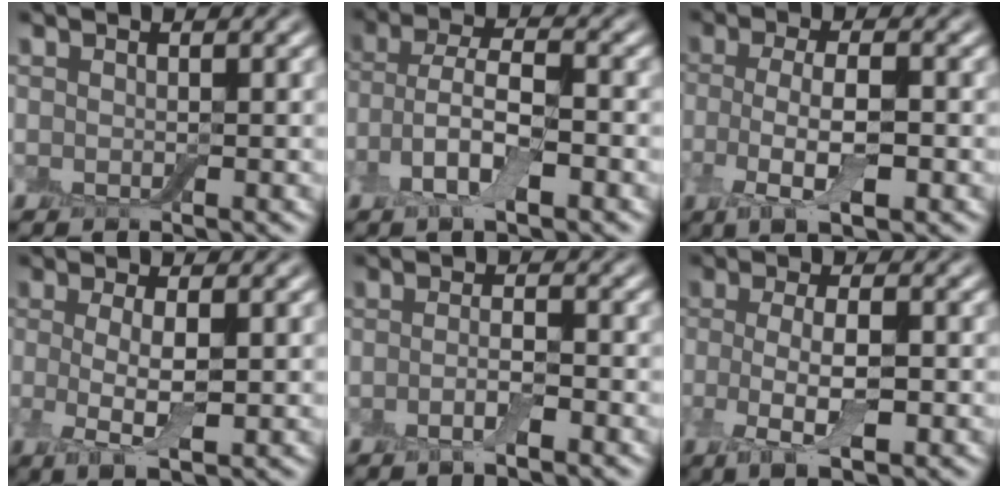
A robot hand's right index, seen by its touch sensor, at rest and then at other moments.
{"total": 5.2, "force": [-2.1, 2.3, 4.2], "torque": [-0.088, 0.004, -0.042]}
{"total": 5.2, "force": [-1.2, 1.8, 4.8], "torque": [-0.095, -0.006, -0.025]}
{"total": 3.8, "force": [-0.3, 1.1, 3.6], "torque": [-0.076, -0.008, -0.004]}
{"total": 2.1, "force": [-0.9, 0.5, 1.8], "torque": [-0.034, 0.000, -0.021]}
{"total": 4.8, "force": [-0.8, 1.6, 4.5], "torque": [-0.091, -0.009, -0.018]}